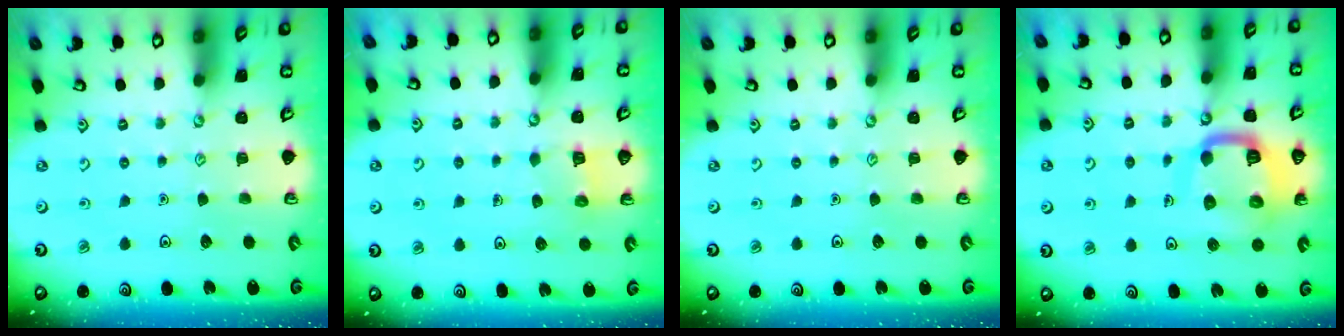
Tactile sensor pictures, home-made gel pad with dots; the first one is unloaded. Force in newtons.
{"total": 3.8, "press": 3.8, "slide": 0.4}
{"total": 0.0}
{"total": 13.5, "press": 13.4, "slide": 1.5}